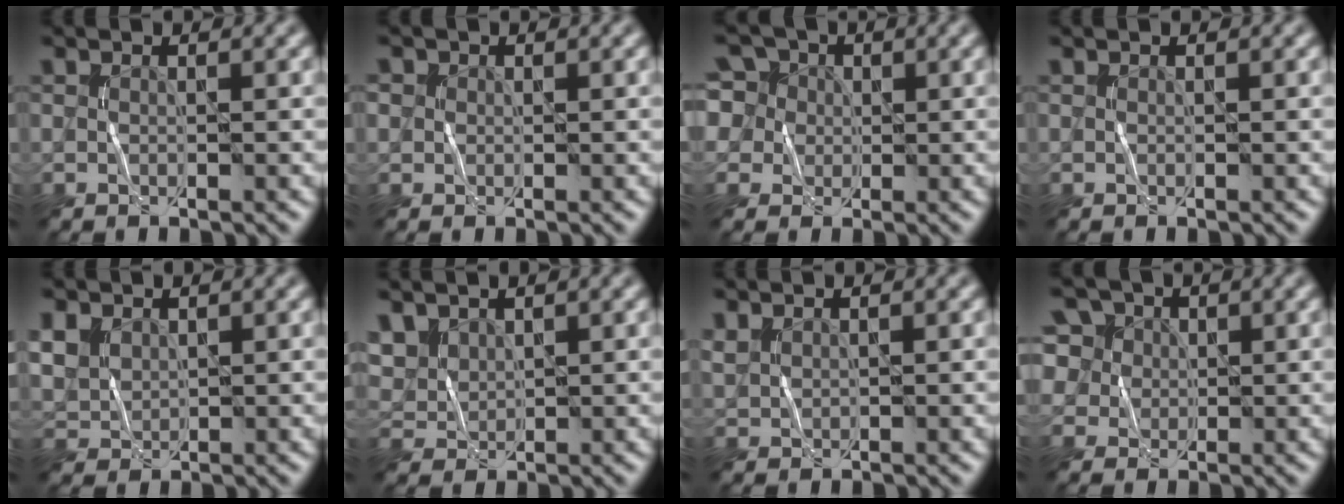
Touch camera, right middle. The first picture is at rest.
{"total": 1.0, "force": [0.3, 0.9, 0.1], "torque": [0.003, -0.001, 0.003]}
{"total": 9.2, "force": [4.1, 7.1, 4.1], "torque": [-0.082, 0.042, 0.040]}
{"total": 0.0}
{"total": 3.3, "force": [1.6, 2.4, 1.6], "torque": [-0.050, 0.002, 0.036]}
{"total": 3.1, "force": [2.1, 1.9, 1.2], "torque": [-0.039, 0.001, 0.056]}
{"total": 1.0, "force": [0.9, 0.5, 0.3], "torque": [-0.012, 0.001, 0.025]}
{"total": 9.2, "force": [4.8, 6.9, 3.9], "torque": [-0.094, 0.031, 0.063]}